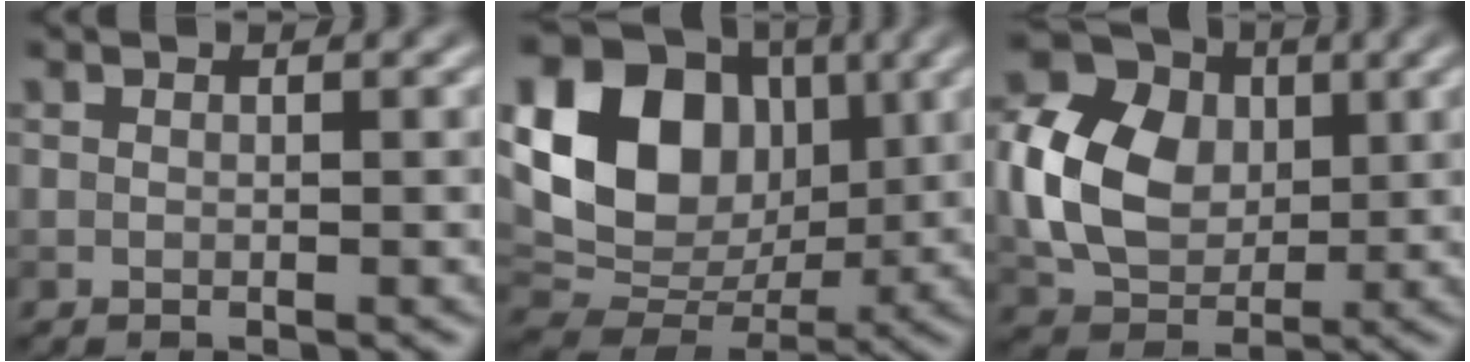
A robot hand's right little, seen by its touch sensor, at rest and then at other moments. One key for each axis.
{"total": 15.0, "fx": 3.0, "fy": 11.7, "fz": 9.0, "tx": -0.176, "ty": 0.022, "tz": 0.055}
{"total": 10.0, "fx": 0.5, "fy": 7.8, "fz": 6.3, "tx": -0.137, "ty": -0.001, "tz": 0.014}